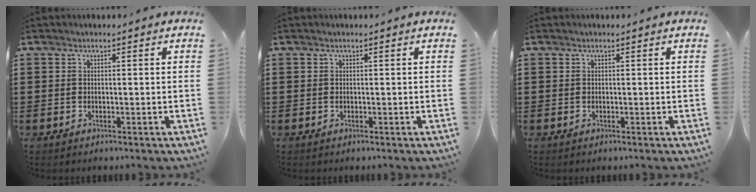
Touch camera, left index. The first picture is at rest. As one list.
[{"total": 0.0}, {"total": 0.0}]